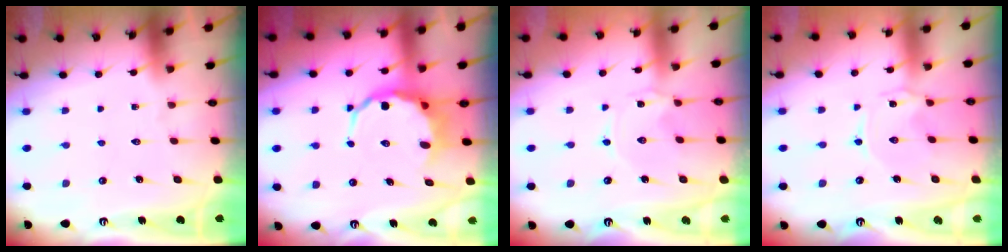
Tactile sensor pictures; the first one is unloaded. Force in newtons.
{"total": 6.7, "press": 6.4, "slide": 1.9}
{"total": 0.0}
{"total": 0.6, "press": 0.6, "slide": 0.2}